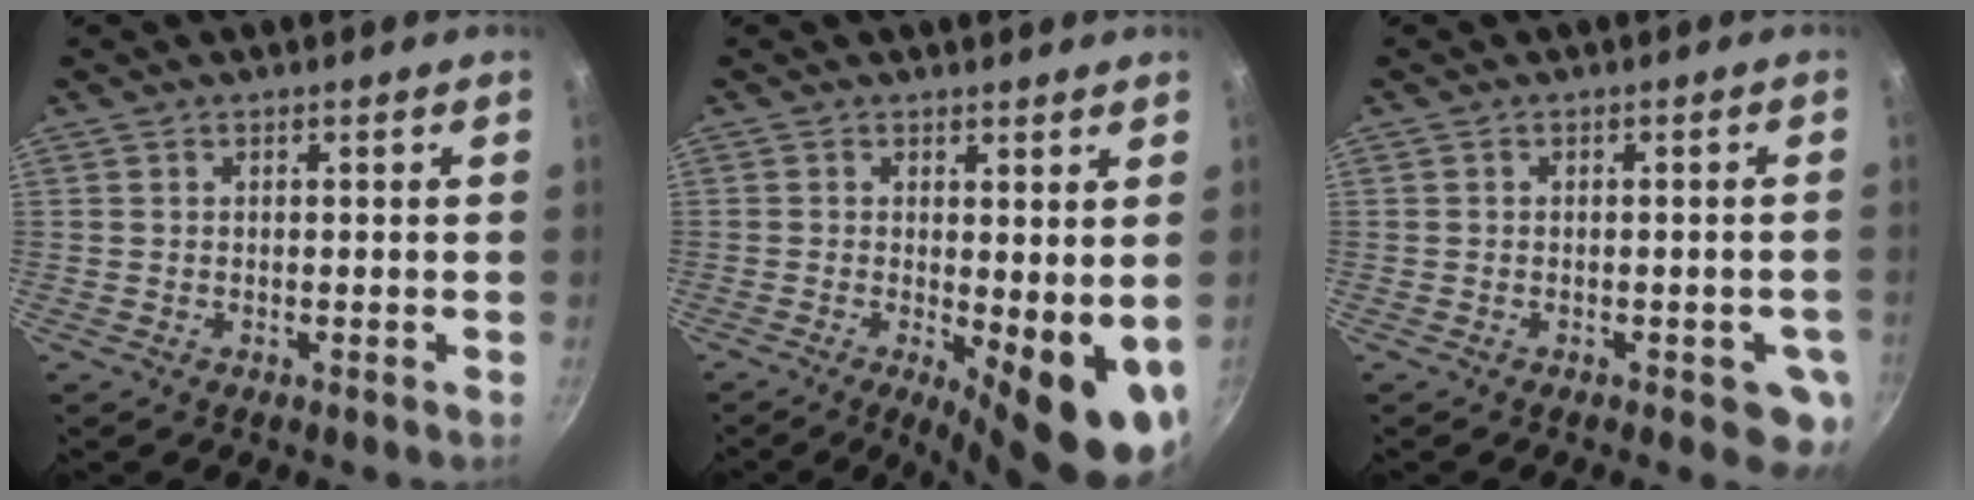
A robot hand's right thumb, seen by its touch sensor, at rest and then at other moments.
{"total": 11.5, "force": [-1.5, 3.9, 10.7], "torque": [-0.118, -0.014, -0.012]}
{"total": 5.8, "force": [-1.9, 2.7, 4.7], "torque": [-0.028, 0.010, -0.022]}